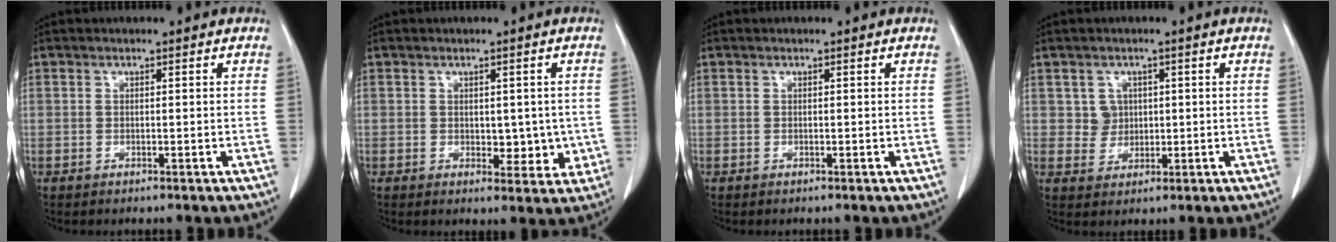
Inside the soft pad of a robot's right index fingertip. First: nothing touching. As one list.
[{"total": 4.5, "force": [0.0, 2.9, 3.5], "torque": [-0.029, -0.003, 0.010]}, {"total": 0.0}, {"total": 3.0, "force": [0.9, 2.9, 0.2], "torque": [0.002, 0.005, 0.020]}]